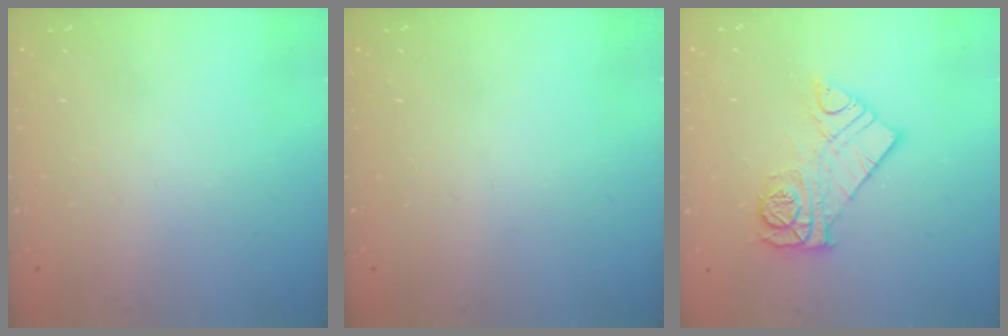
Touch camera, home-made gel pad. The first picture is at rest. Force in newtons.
{"total": 0.0}
{"total": 11.4, "press": 11.4, "slide": 1.0}